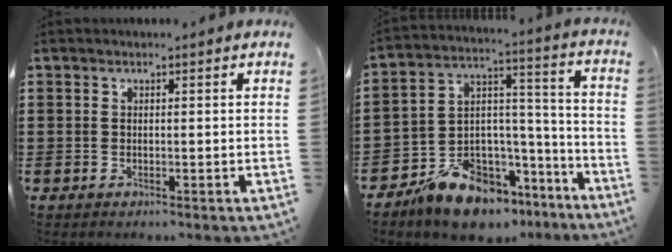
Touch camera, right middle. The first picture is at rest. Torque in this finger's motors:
{"motor_torque": [0.69, -0.55, 0.32, 0.21]}